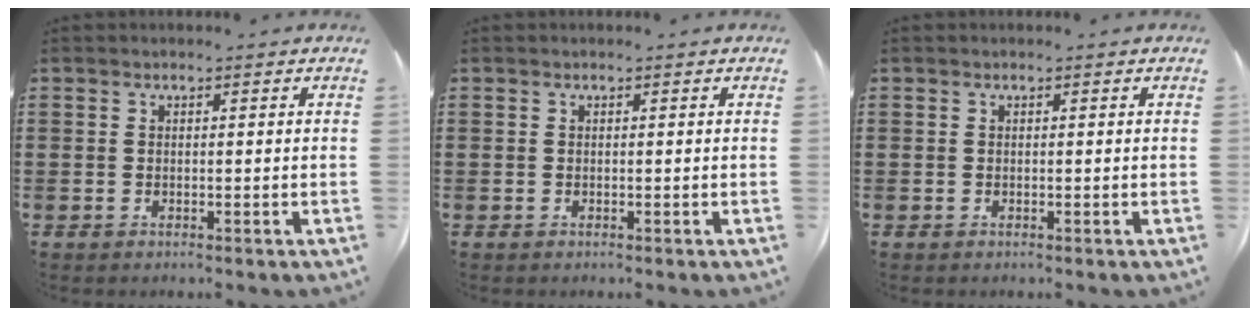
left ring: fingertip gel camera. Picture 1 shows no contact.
{"total": 0.0}
{"total": 0.0}